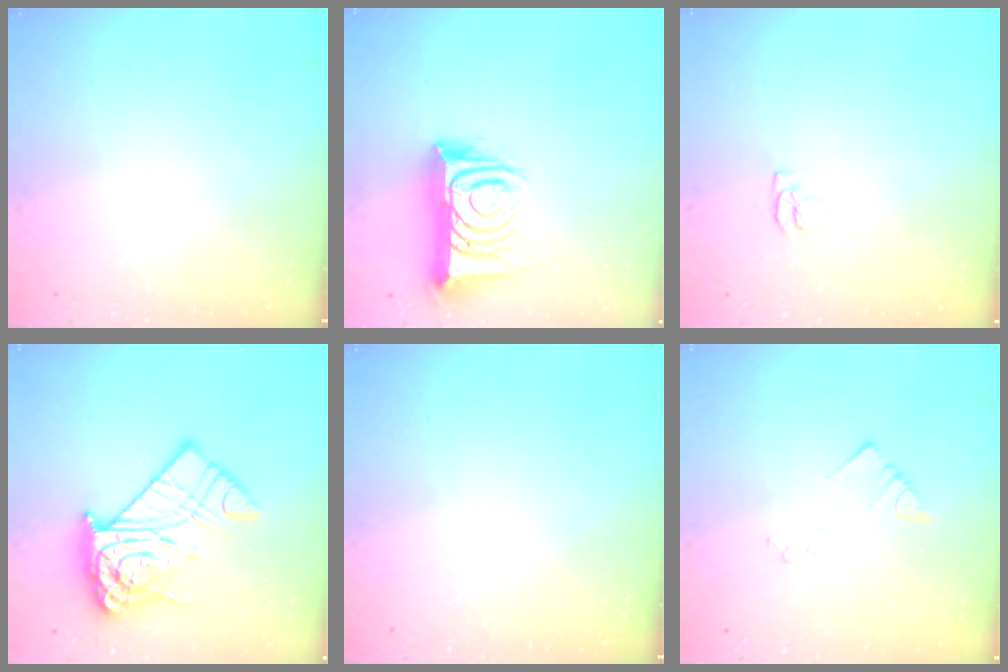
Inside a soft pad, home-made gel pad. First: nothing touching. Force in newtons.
{"total": 12.6, "press": 12.5, "slide": 1.6}
{"total": 4.4, "press": 4.3, "slide": 0.6}
{"total": 14.7, "press": 14.6, "slide": 1.5}
{"total": 0.0}
{"total": 1.9, "press": 1.9, "slide": 0.1}